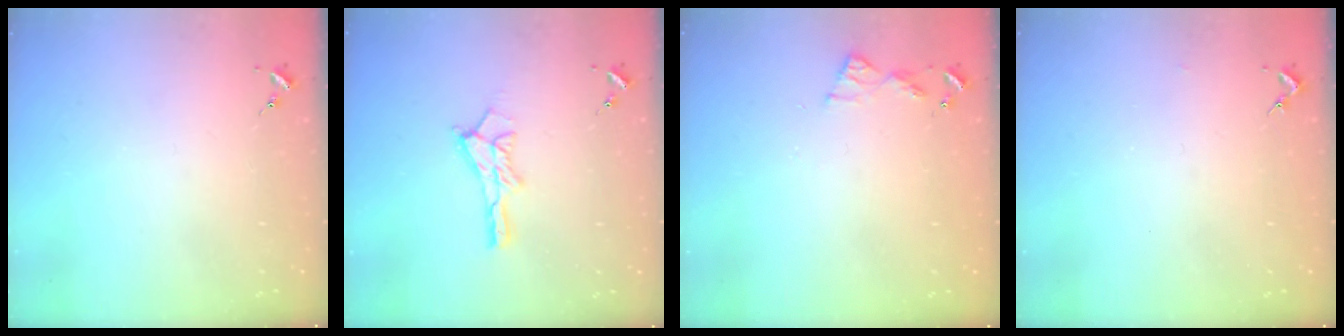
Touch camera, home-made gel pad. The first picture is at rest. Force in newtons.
{"total": 11.5, "press": 11.4, "slide": 1.0}
{"total": 5.6, "press": 5.5, "slide": 0.5}
{"total": 1.3, "press": 1.3, "slide": 0.1}